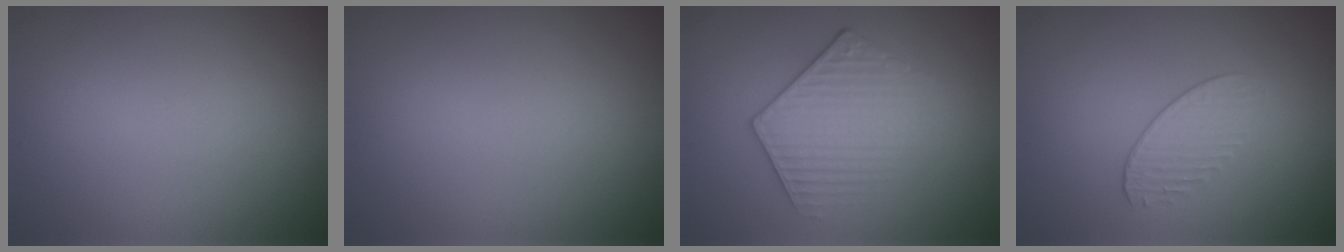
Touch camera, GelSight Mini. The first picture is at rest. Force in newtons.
{"total": 0.0}
{"total": 3.4, "press": 3.2, "slide": 1.2}
{"total": 1.3, "press": 0.7, "slide": 1.1}